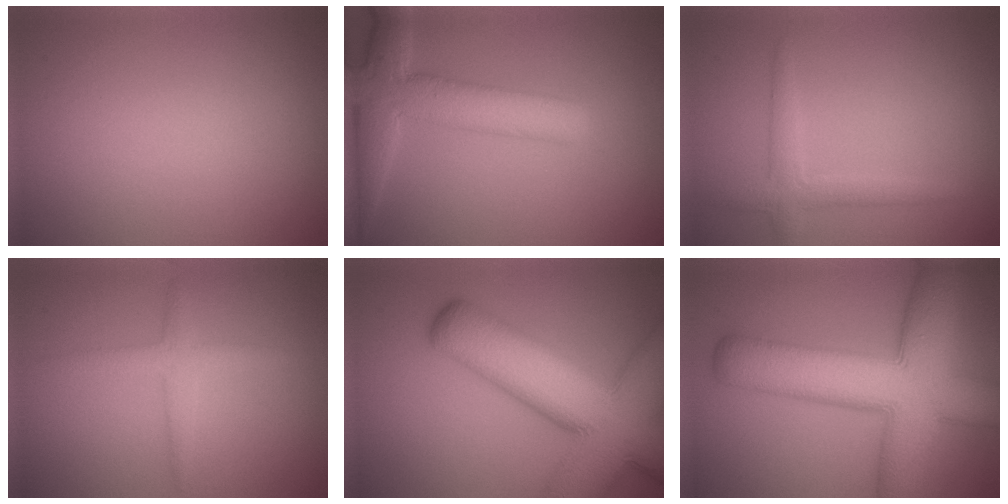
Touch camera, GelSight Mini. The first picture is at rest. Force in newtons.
{"total": 6.2, "press": 6.2, "slide": 0.3}
{"total": 2.3, "press": 2.3, "slide": 0.1}
{"total": 2.0, "press": 2.0, "slide": 0.1}
{"total": 14.2, "press": 14.2, "slide": 0.7}
{"total": 12.1, "press": 12.1, "slide": 0.5}